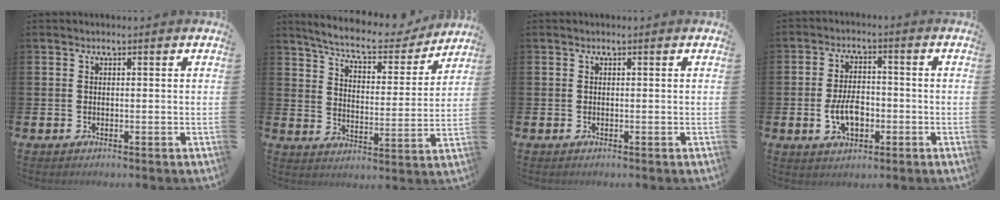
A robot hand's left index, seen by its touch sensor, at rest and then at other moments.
{"total": 7.7, "force": [7.1, 1.4, 2.6], "torque": [-0.080, -0.048, 0.120]}
{"total": 0.0}
{"total": 5.2, "force": [-1.3, 3.1, 4.0], "torque": [-0.068, 0.003, -0.027]}